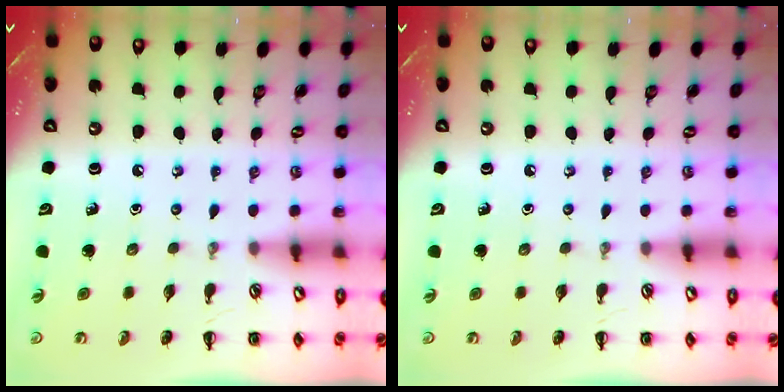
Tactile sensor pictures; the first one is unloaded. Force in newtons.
{"total": 0.0}